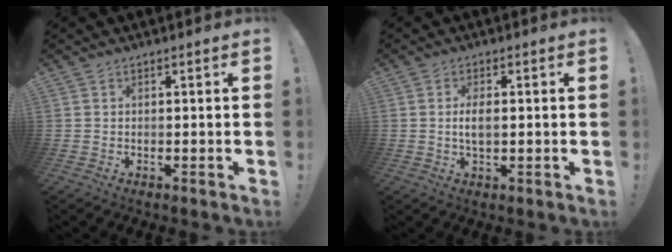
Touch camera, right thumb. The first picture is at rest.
{"total": 4.0, "force": [-0.1, 1.7, 3.7], "torque": [-0.061, -0.002, -0.006]}